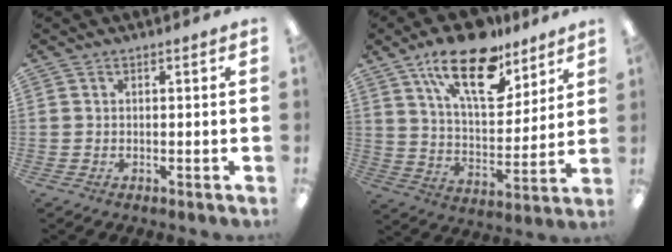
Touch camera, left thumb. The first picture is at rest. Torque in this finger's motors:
{"motor_torque": [0.42, 0.67, 1.52, -1.25, 0.38]}